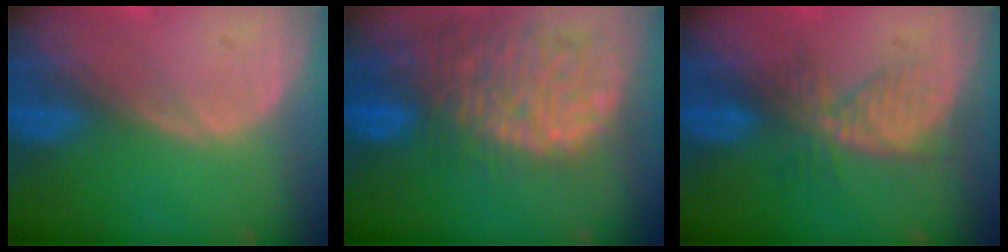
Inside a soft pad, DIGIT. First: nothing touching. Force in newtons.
{"total": 14.0, "press": 11.7, "slide": 7.7}
{"total": 5.4, "press": 5.3, "slide": 0.6}